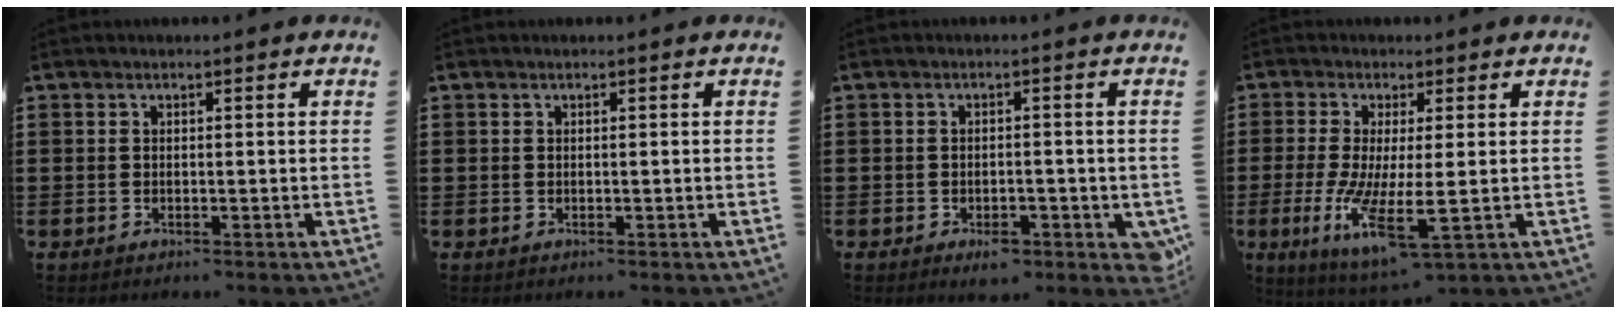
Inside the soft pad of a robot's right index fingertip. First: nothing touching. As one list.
[{"total": 0.0}, {"total": 3.1, "force": [-1.5, 1.8, 2.0], "torque": [-0.035, 0.004, -0.028]}, {"total": 7.8, "force": [-1.7, 1.0, 7.6], "torque": [-0.159, -0.024, -0.030]}]